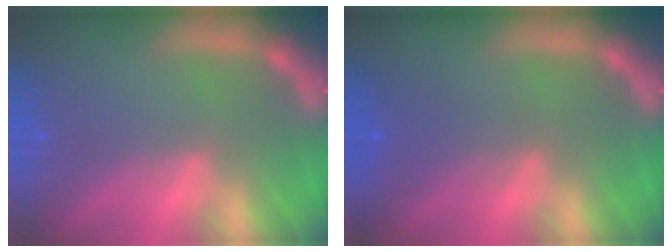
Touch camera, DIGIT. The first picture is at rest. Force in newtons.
{"total": 2.4}